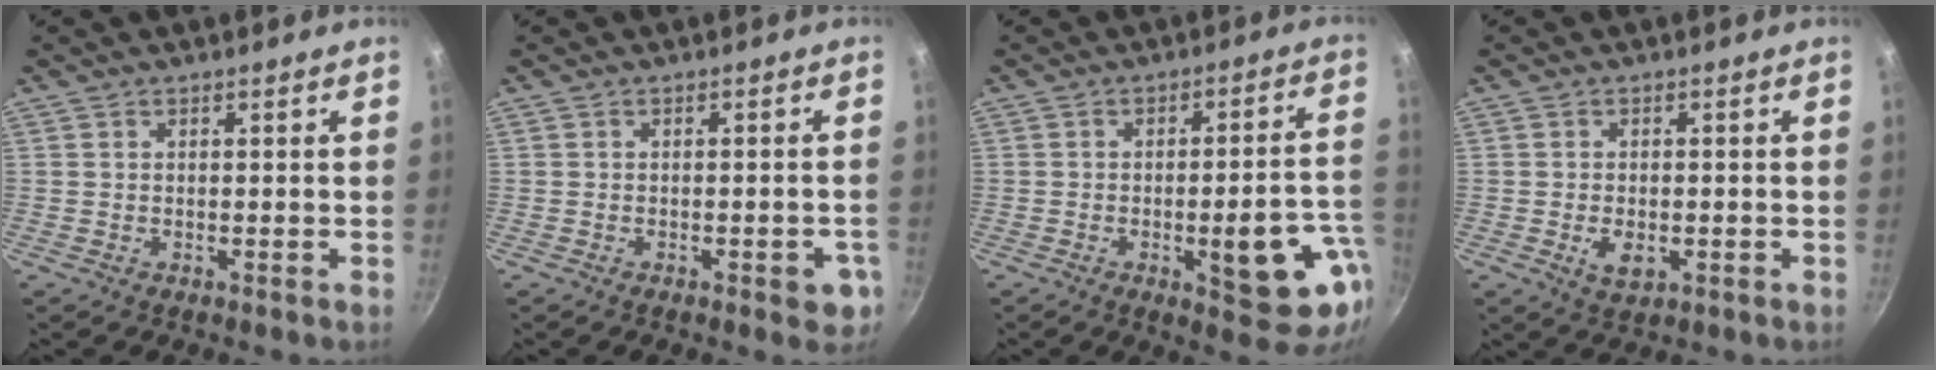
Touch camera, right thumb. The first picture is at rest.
{"total": 4.7, "force": [-1.9, 2.0, 3.8], "torque": [-0.031, 0.007, -0.021]}
{"total": 15.0, "force": [-4.2, 4.9, 13.6], "torque": [-0.140, 0.028, -0.051]}
{"total": 4.2, "force": [-1.1, 2.5, 3.2], "torque": [-0.050, 0.000, -0.013]}